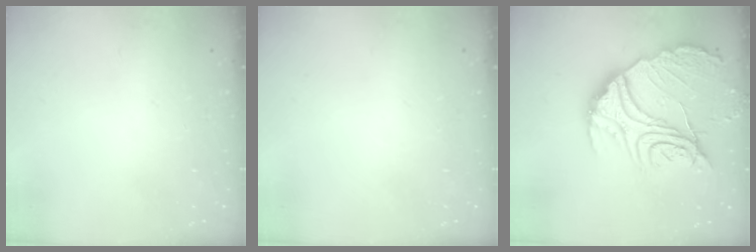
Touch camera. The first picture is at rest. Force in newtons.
{"total": 0.0}
{"total": 22.1, "press": 22.0, "slide": 1.8}